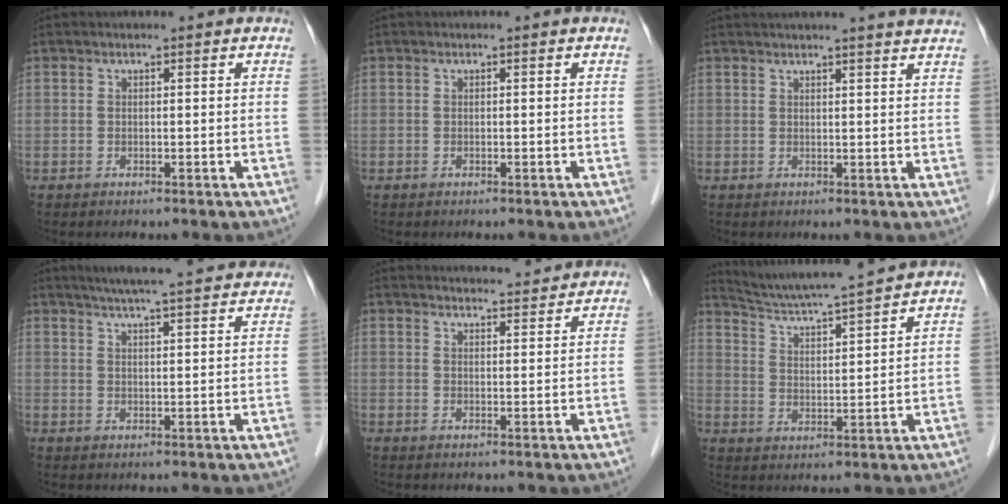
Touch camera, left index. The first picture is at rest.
{"total": 0.0}
{"total": 12.3, "force": [11.2, -0.1, 5.1], "torque": [-0.074, 0.006, 0.124]}
{"total": 16.0, "force": [14.3, 1.5, 7.0], "torque": [-0.104, 0.031, 0.183]}
{"total": 9.5, "force": [9.3, 1.0, 1.4], "torque": [-0.011, 0.015, 0.111]}
{"total": 12.0, "force": [11.3, -1.1, 3.6], "torque": [-0.070, 0.009, 0.182]}